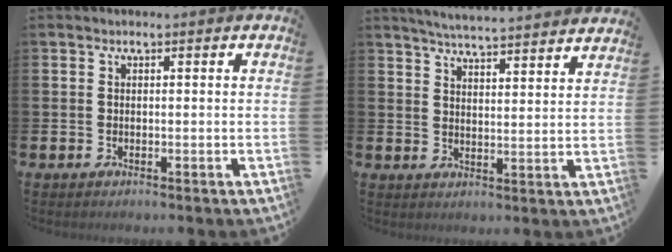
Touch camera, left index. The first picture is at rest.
{"total": 5.3, "force": [5.3, -0.3, 0.7], "torque": [-0.025, -0.037, 0.092]}